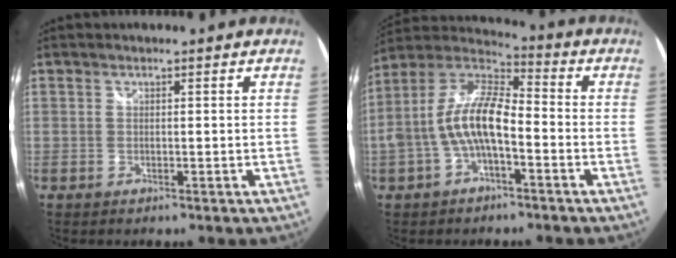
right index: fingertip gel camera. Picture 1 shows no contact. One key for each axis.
{"total": 12.6, "fx": -2.9, "fy": 4.8, "fz": 11.3, "tx": -0.232, "ty": 0.013, "tz": -0.055}